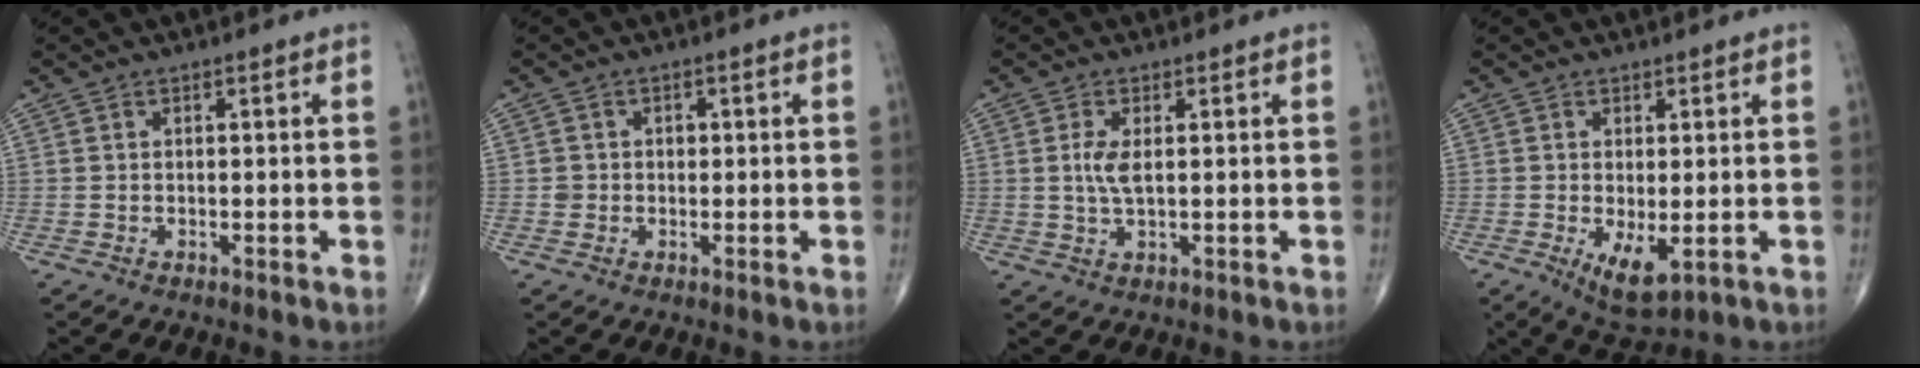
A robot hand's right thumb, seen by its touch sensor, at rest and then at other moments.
{"total": 1.8, "force": [-0.1, 1.8, 0.3], "torque": [0.009, 0.008, -0.002]}
{"total": 3.6, "force": [0.6, 1.4, 3.3], "torque": [-0.074, -0.002, 0.014]}
{"total": 6.0, "force": [-1.4, 2.5, 5.3], "torque": [-0.088, -0.017, -0.009]}